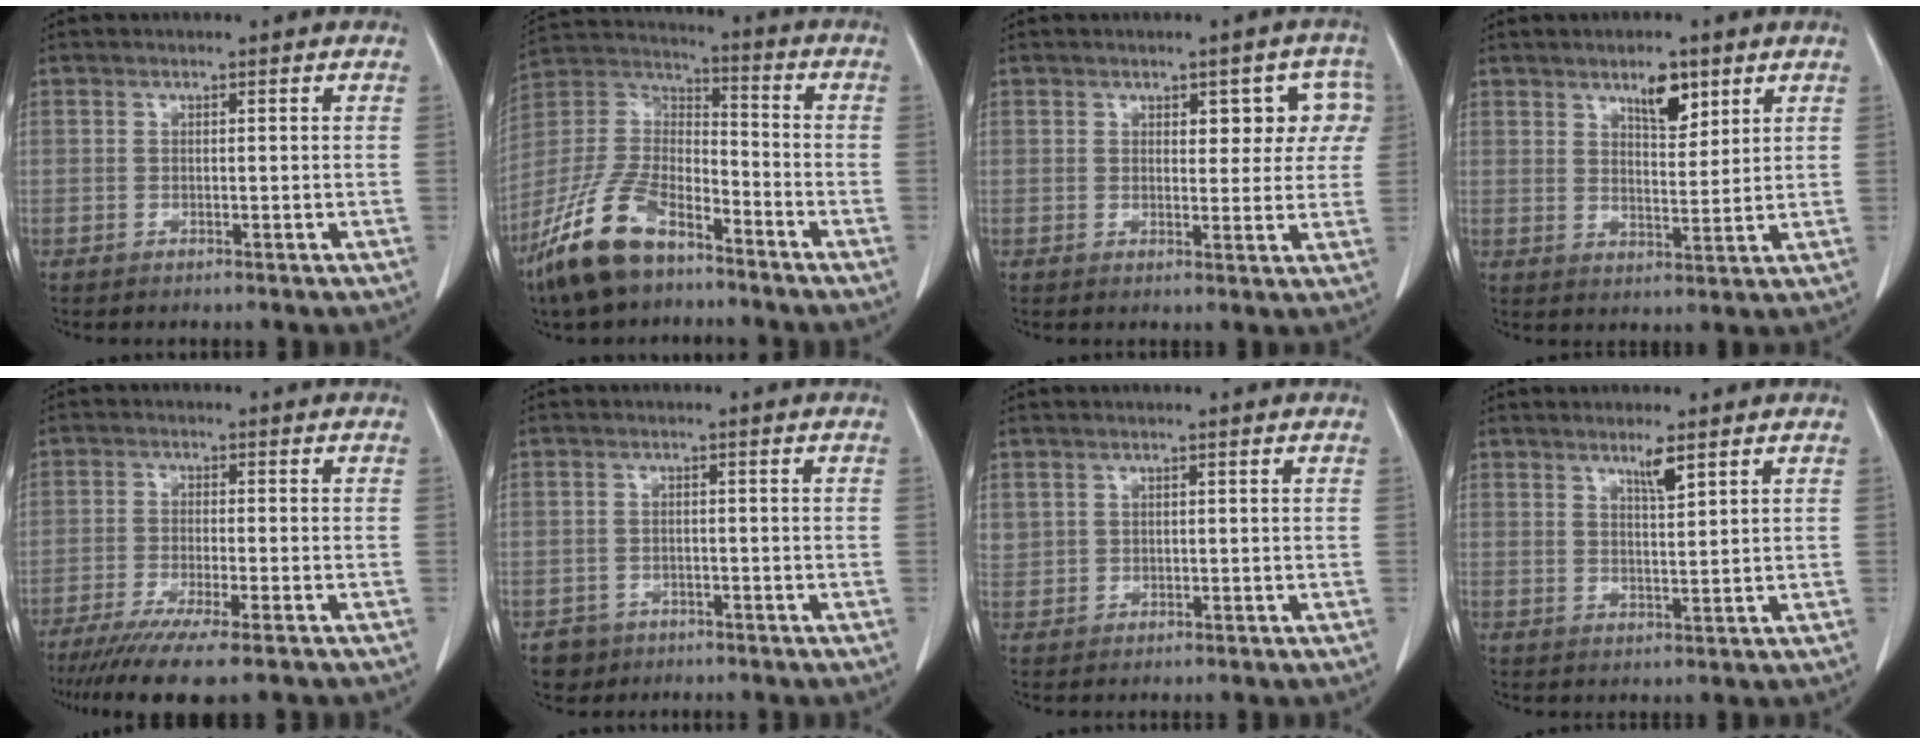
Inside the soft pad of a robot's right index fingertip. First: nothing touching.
{"total": 15.5, "force": [-10.7, 6.1, 9.5], "torque": [-0.205, 0.003, -0.204]}
{"total": 5.7, "force": [2.0, 3.2, 4.3], "torque": [-0.026, 0.017, 0.021]}
{"total": 5.4, "force": [3.4, 1.9, 3.7], "torque": [-0.060, -0.003, 0.058]}
{"total": 11.8, "force": [-9.0, 0.7, 7.5], "torque": [-0.111, -0.027, -0.139]}
{"total": 3.2, "force": [-1.8, 2.7, -0.3], "torque": [0.006, 0.011, -0.025]}
{"total": 2.0, "force": [1.0, 1.7, 0.4], "torque": [-0.004, 0.011, 0.022]}
{"total": 2.9, "force": [2.0, 0.0, 2.1], "torque": [-0.040, -0.006, 0.038]}